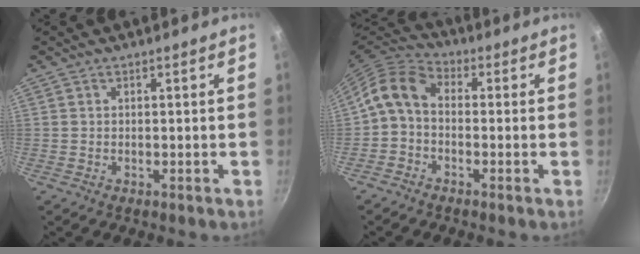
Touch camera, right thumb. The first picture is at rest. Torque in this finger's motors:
{"motor_torque": [-0.48, 0.55, 0.50, -0.52, 0.19]}